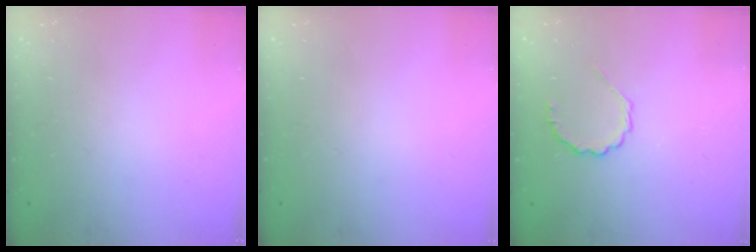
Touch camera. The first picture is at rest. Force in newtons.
{"total": 0.0}
{"total": 4.0, "press": 3.9, "slide": 1.0}